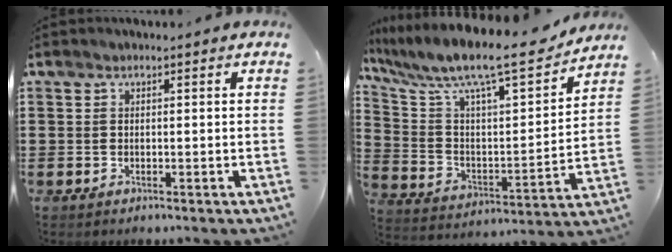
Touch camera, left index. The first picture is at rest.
{"total": 11.3, "force": [9.4, 1.2, 6.2], "torque": [-0.152, -0.071, 0.150]}